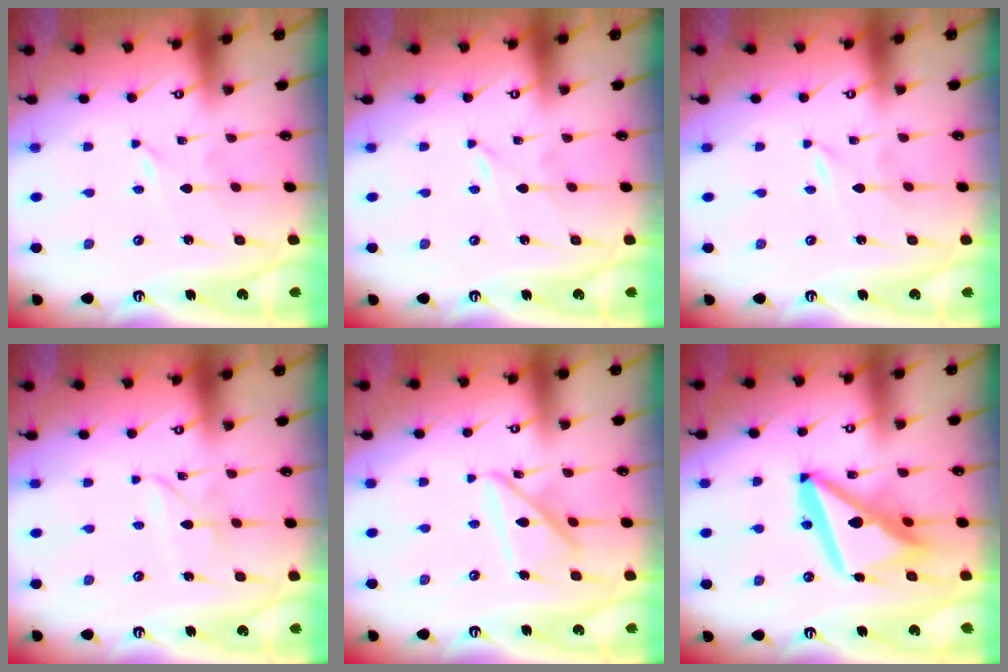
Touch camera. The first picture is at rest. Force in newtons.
{"total": 0.0}
{"total": 0.0}
{"total": 2.5, "press": 2.5, "slide": 0.1}
{"total": 11.5, "press": 11.5, "slide": 0.9}
{"total": 17.6, "press": 17.5, "slide": 2.2}